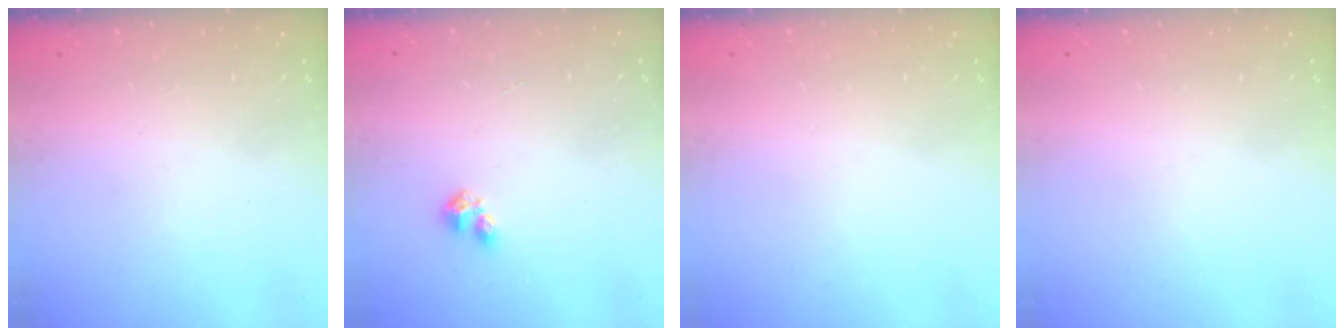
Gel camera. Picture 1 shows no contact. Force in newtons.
{"total": 3.2, "press": 3.2, "slide": 0.5}
{"total": 0.0}
{"total": 0.0}